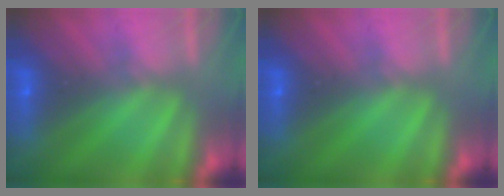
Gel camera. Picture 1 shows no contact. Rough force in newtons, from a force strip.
{"total": 0.0}